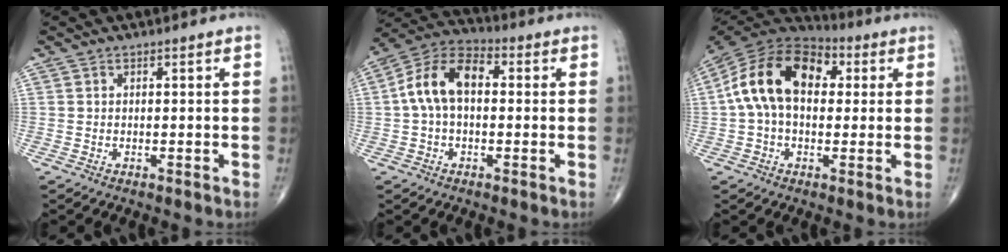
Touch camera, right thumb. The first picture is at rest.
{"total": 11.3, "force": [0.8, 6.8, 9.0], "torque": [-0.167, 0.036, 0.002]}
{"total": 17.3, "force": [2.7, 11.0, 13.0], "torque": [-0.228, 0.038, 0.037]}